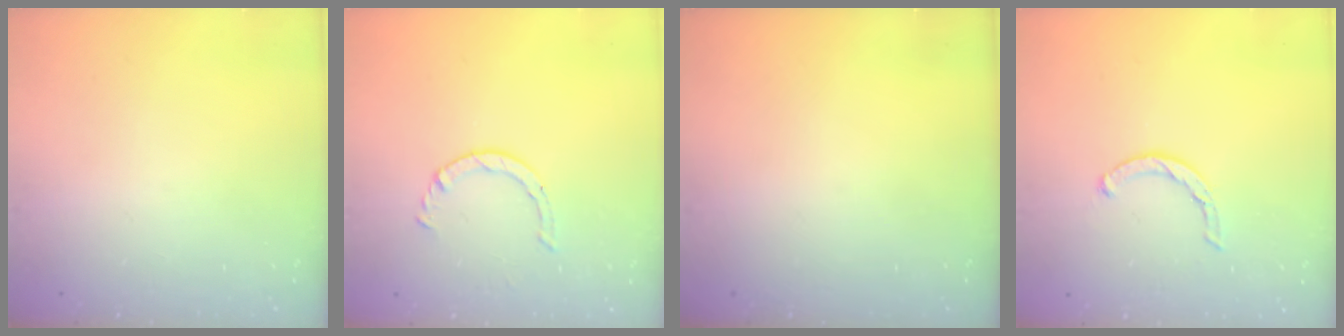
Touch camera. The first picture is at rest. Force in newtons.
{"total": 2.6, "press": 2.6, "slide": 0.3}
{"total": 0.0}
{"total": 3.5, "press": 3.5, "slide": 0.3}